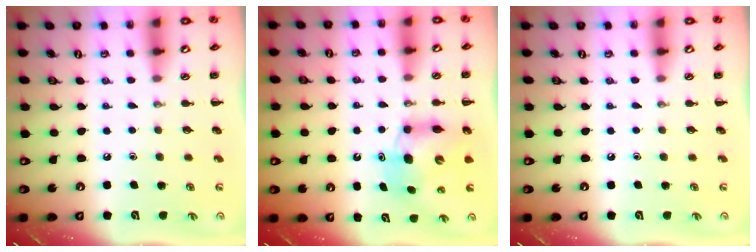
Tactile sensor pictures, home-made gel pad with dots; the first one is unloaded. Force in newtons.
{"total": 8.1, "press": 8.1, "slide": 0.9}
{"total": 0.0}